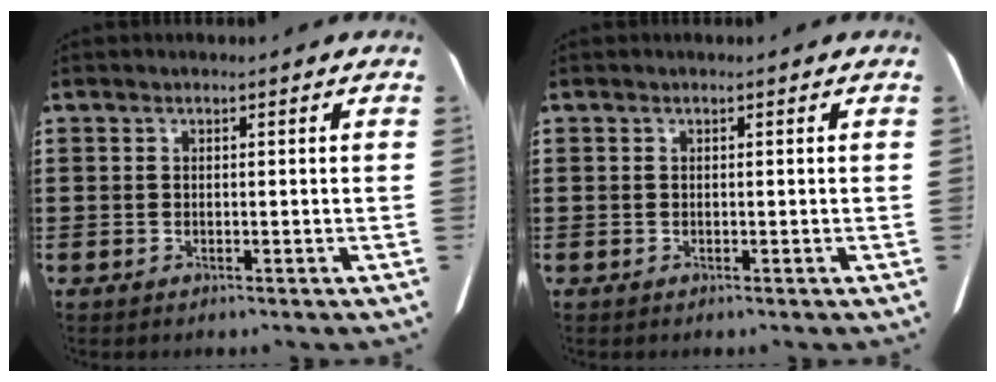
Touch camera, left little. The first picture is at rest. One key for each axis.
{"total": 0.0}